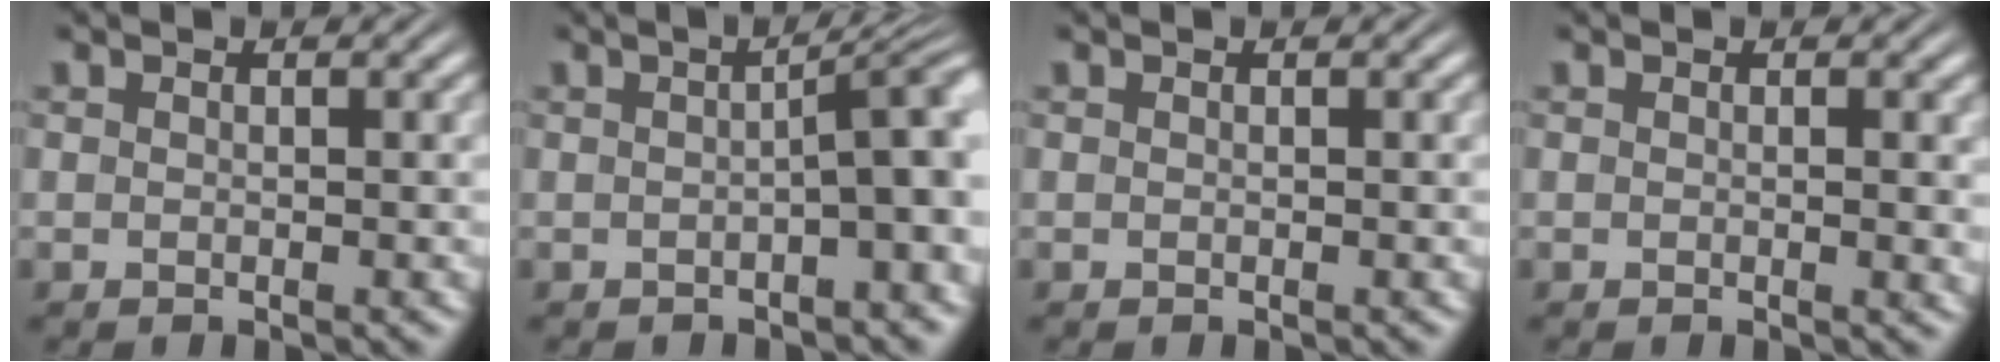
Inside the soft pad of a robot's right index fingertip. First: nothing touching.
{"total": 4.5, "force": [-0.7, 1.4, 4.2], "torque": [-0.035, 0.017, -0.017]}
{"total": 0.0}
{"total": 0.6, "force": [0.2, 0.0, 0.6], "torque": [-0.009, -0.003, 0.000]}